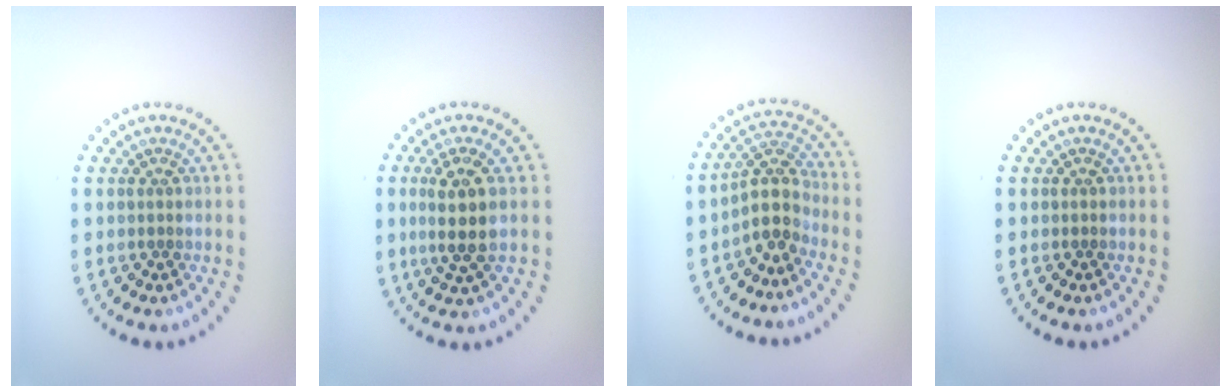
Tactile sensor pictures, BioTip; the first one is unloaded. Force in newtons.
{"total": 3.4, "press": 3.0, "slide": 1.5}
{"total": 3.5, "press": 2.7, "slide": 2.2}
{"total": 0.0}